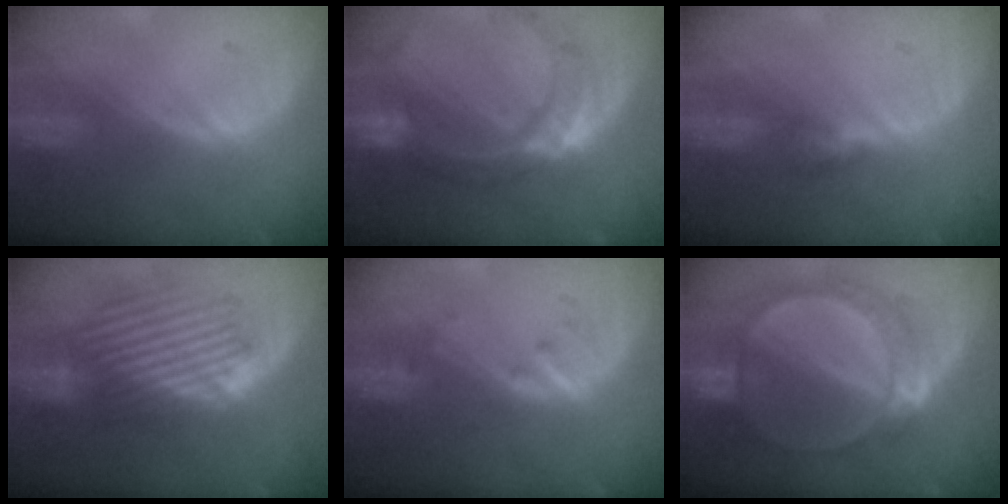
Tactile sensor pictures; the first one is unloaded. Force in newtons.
{"total": 11.0, "press": 9.3, "slide": 6.0}
{"total": 2.6, "press": 2.5, "slide": 0.7}
{"total": 8.8, "press": 8.3, "slide": 2.8}
{"total": 2.3, "press": 2.3, "slide": 0.3}
{"total": 8.2, "press": 7.7, "slide": 2.7}